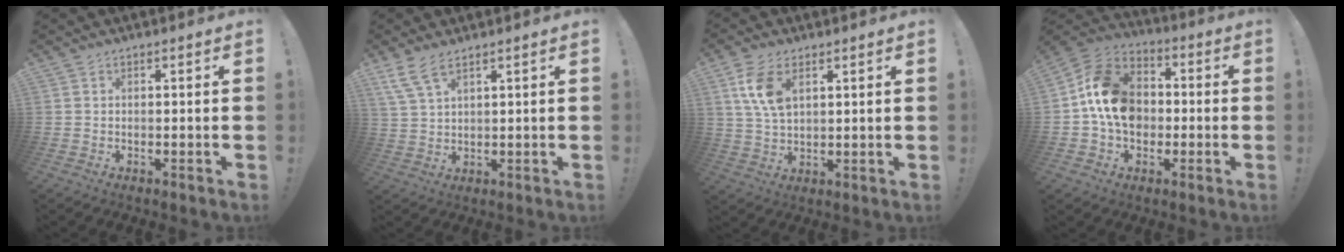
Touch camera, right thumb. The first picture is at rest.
{"total": 6.6, "force": [4.8, 2.1, 4.0], "torque": [-0.081, -0.018, 0.093]}
{"total": 9.2, "force": [3.9, 5.1, 6.5], "torque": [-0.130, -0.008, 0.074]}
{"total": 17.0, "force": [0.2, 13.7, 10.1], "torque": [-0.155, 0.017, 0.009]}